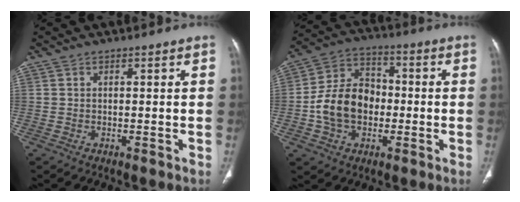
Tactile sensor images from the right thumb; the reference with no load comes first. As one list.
[{"total": 13.4, "force": [-1.9, 10.2, 8.6], "torque": [-0.132, 0.035, -0.038]}]